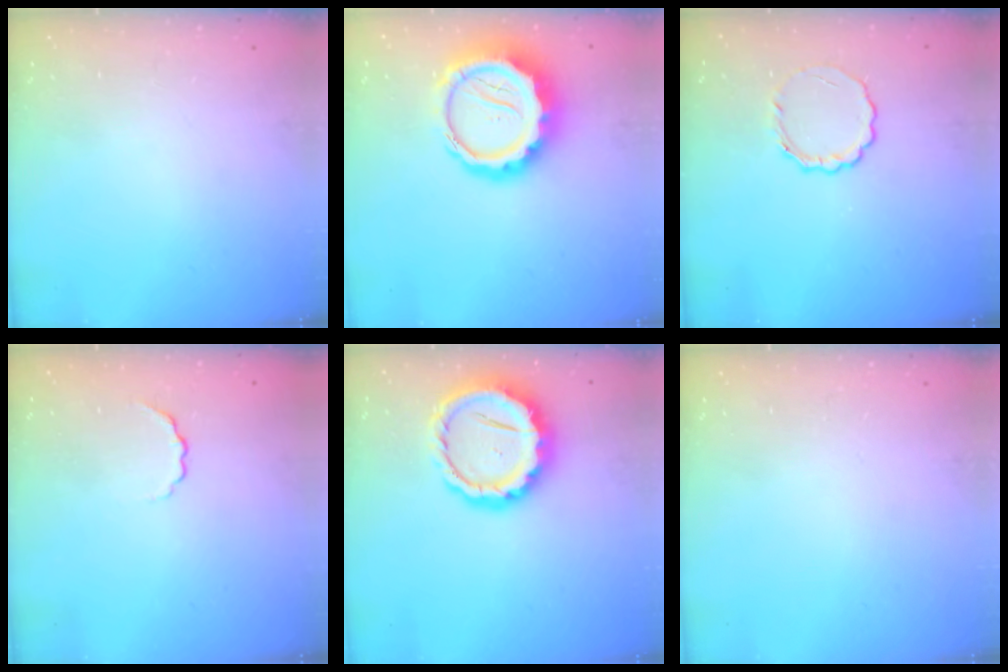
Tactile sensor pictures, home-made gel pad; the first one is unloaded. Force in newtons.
{"total": 14.7, "press": 14.4, "slide": 3.1}
{"total": 3.4, "press": 3.3, "slide": 0.5}
{"total": 2.1, "press": 2.0, "slide": 0.8}
{"total": 13.9, "press": 13.6, "slide": 2.5}
{"total": 0.0}